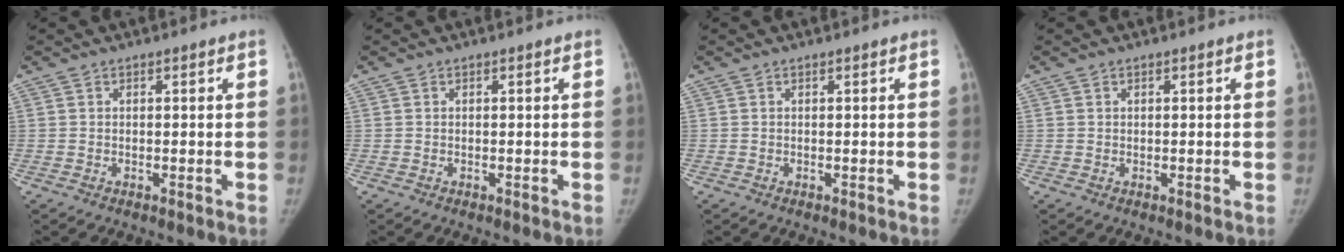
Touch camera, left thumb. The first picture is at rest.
{"total": 0.0}
{"total": 0.0}
{"total": 0.0}